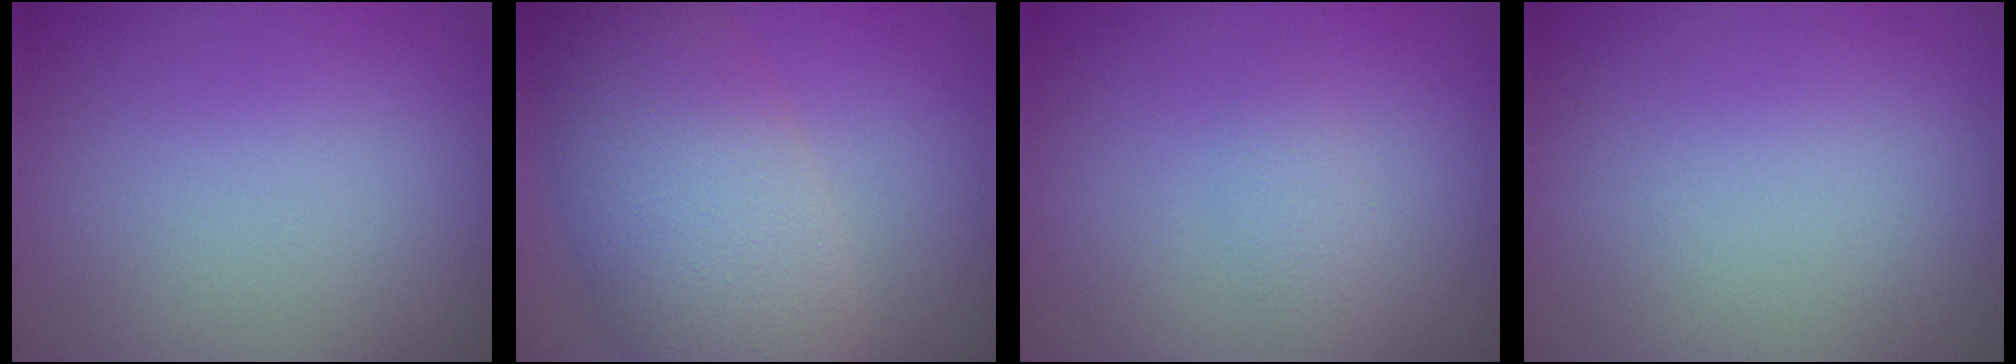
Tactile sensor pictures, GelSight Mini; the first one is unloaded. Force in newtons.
{"total": 10.1, "press": 10.1, "slide": 0.7}
{"total": 1.3, "press": 1.3, "slide": 0.0}
{"total": 0.0}